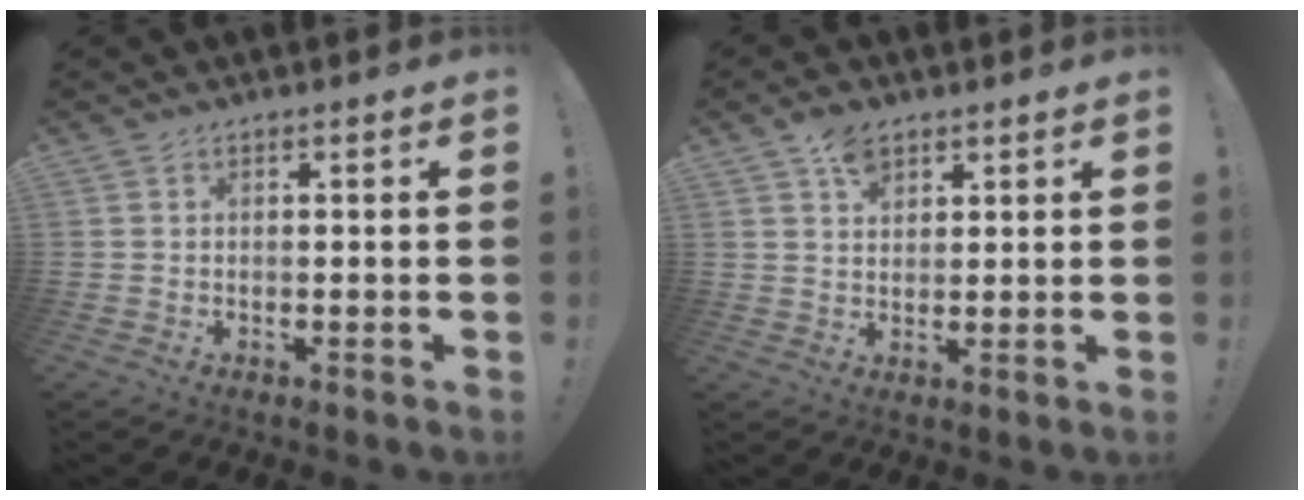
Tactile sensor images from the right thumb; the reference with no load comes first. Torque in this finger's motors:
{"motor_torque": [0.05, 0.46, -0.08, 0.11, 0.00]}